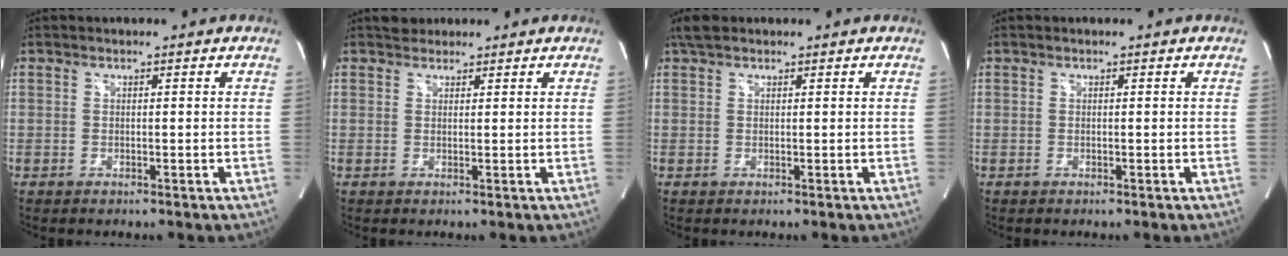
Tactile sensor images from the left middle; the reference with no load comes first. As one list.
[{"total": 2.0, "force": [1.8, 1.0, 0.1], "torque": [-0.006, 0.013, 0.027]}, {"total": 2.4, "force": [1.9, 0.9, 1.1], "torque": [-0.026, 0.019, 0.035]}, {"total": 0.0}]